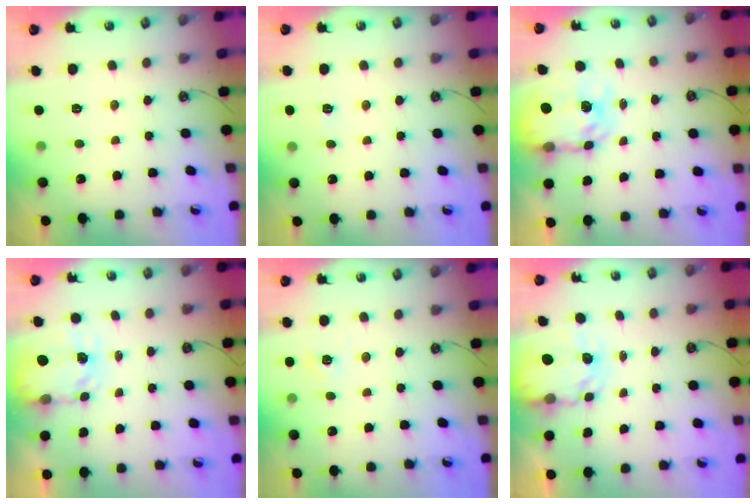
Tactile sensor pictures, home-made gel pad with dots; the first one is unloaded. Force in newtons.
{"total": 3.7, "press": 3.7, "slide": 0.4}
{"total": 8.1, "press": 8.0, "slide": 0.8}
{"total": 3.7, "press": 3.7, "slide": 0.4}
{"total": 5.4, "press": 5.3, "slide": 0.6}
{"total": 3.9, "press": 3.9, "slide": 0.2}